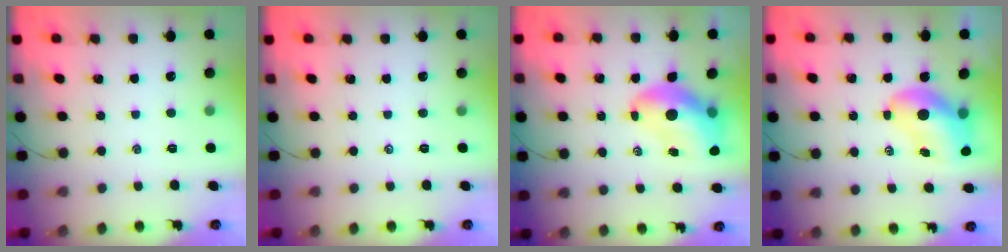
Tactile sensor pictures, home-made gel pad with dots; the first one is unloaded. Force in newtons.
{"total": 0.0}
{"total": 10.4, "press": 9.9, "slide": 3.0}
{"total": 8.7, "press": 8.4, "slide": 2.1}